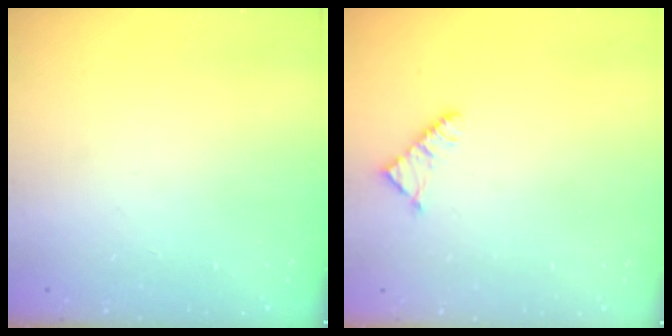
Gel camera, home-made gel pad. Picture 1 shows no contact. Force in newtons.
{"total": 2.3, "press": 2.3, "slide": 0.4}